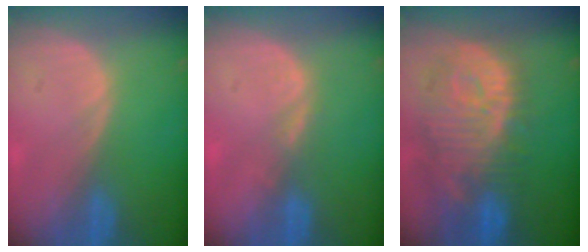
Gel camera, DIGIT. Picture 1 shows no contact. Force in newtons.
{"total": 1.9, "press": 1.5, "slide": 1.1}
{"total": 12.9, "press": 11.3, "slide": 6.2}